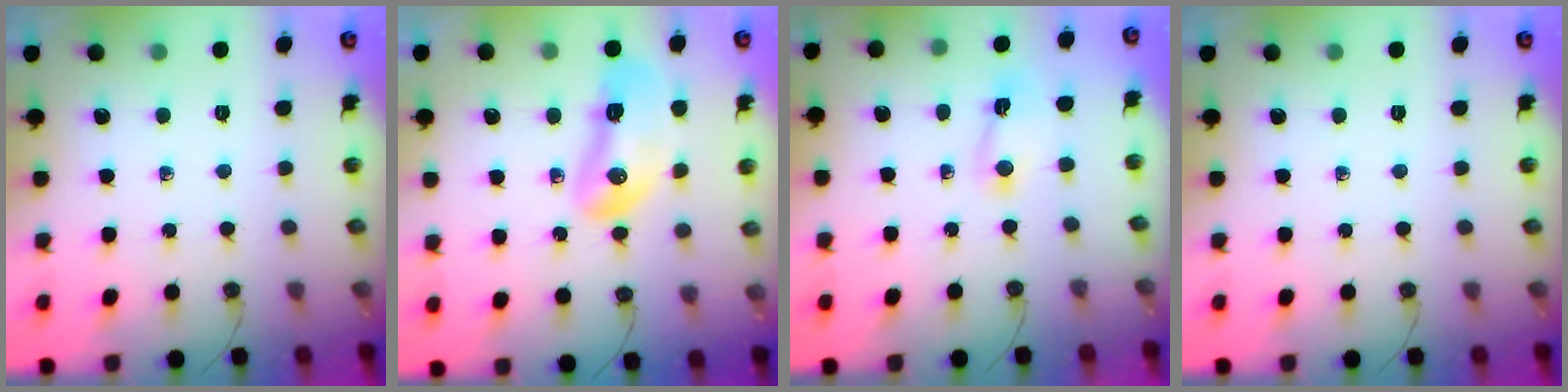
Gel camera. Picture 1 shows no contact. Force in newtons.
{"total": 11.8, "press": 11.7, "slide": 1.2}
{"total": 2.3, "press": 2.3, "slide": 0.3}
{"total": 0.0}